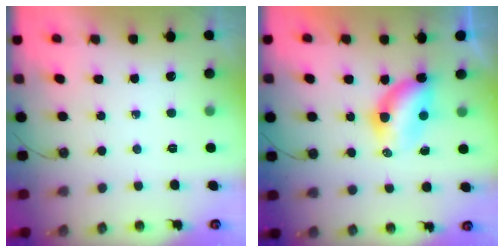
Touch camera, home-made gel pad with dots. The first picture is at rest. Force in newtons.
{"total": 5.8, "press": 5.8, "slide": 0.5}